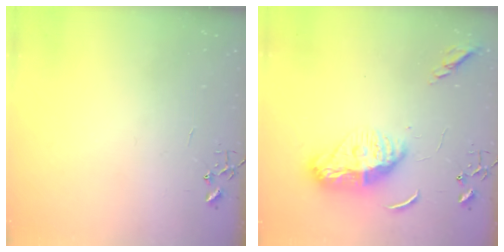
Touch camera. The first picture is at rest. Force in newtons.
{"total": 13.7, "press": 13.6, "slide": 1.2}